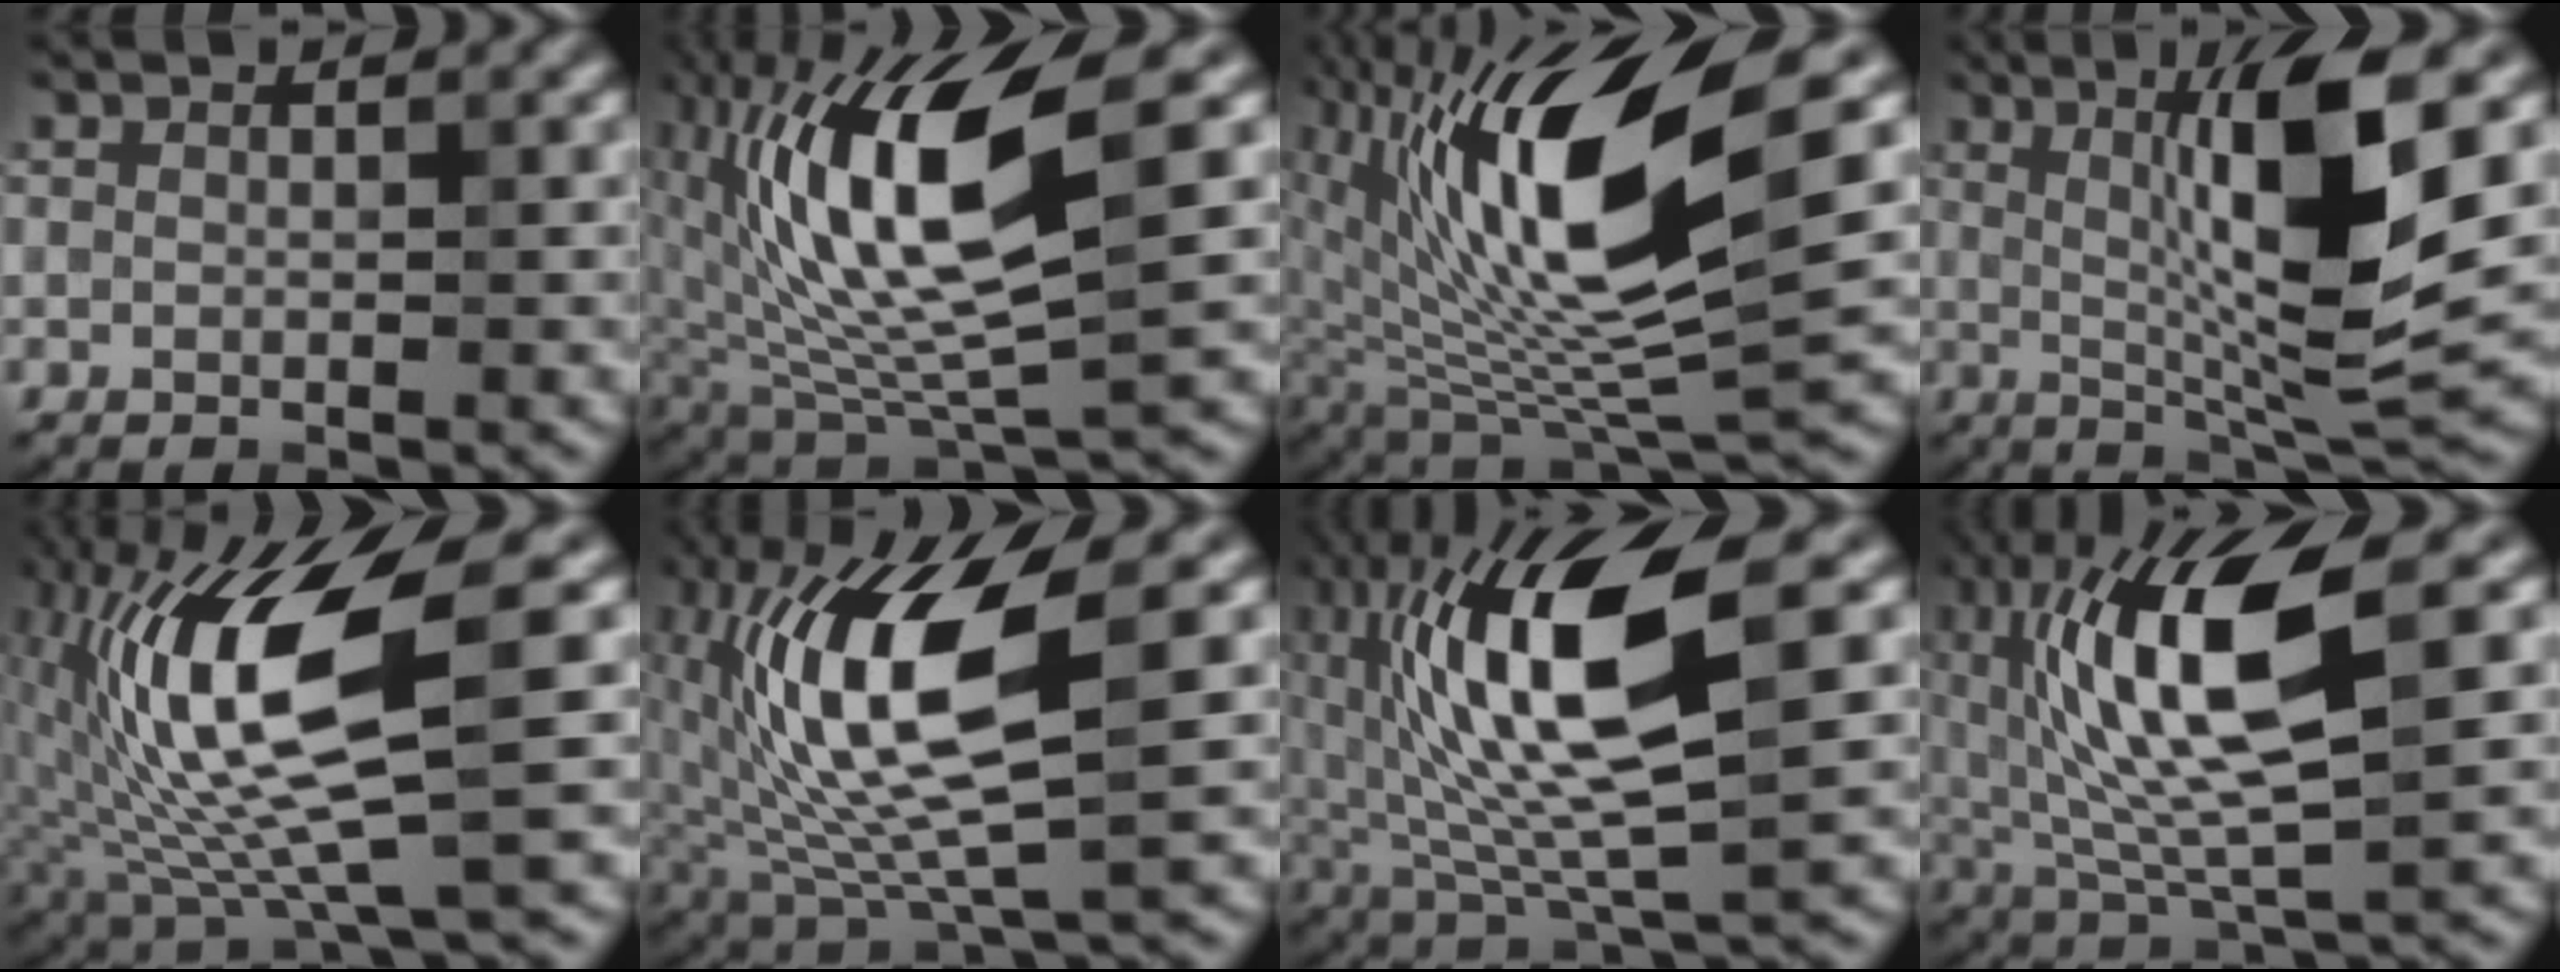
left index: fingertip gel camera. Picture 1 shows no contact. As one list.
[{"total": 13.2, "force": [2.5, 4.6, 12.1], "torque": [-0.227, 0.002, 0.043]}, {"total": 14.6, "force": [3.5, 5.3, 13.1], "torque": [-0.234, -0.008, 0.061]}, {"total": 10.8, "force": [1.7, 1.9, 10.5], "torque": [-0.161, -0.007, 0.040]}, {"total": 13.1, "force": [0.9, 3.4, 12.6], "torque": [-0.249, -0.005, 0.018]}, {"total": 11.8, "force": [1.3, 4.0, 11.0], "torque": [-0.217, -0.001, 0.023]}, {"total": 13.9, "force": [2.2, 4.4, 13.0], "torque": [-0.245, 0.005, 0.037]}, {"total": 12.6, "force": [2.5, 3.8, 11.8], "torque": [-0.224, 0.006, 0.045]}]